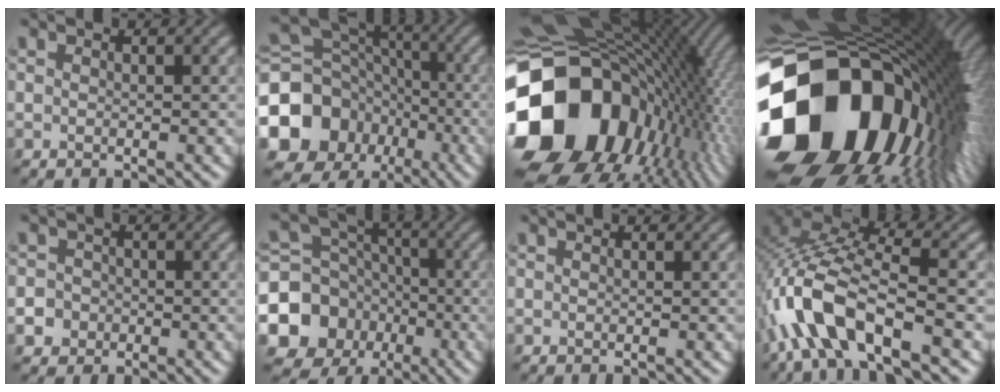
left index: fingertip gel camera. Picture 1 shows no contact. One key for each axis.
{"total": 13.7, "fx": -5.5, "fy": 11.6, "fz": 4.7, "tx": -0.134, "ty": -0.013, "tz": -0.107}
{"total": 19.2, "fx": -2.7, "fy": 15.2, "fz": 11.4, "tx": -0.256, "ty": -0.010, "tz": -0.029}
{"total": 20.9, "fx": -4.0, "fy": 14.1, "fz": 14.9, "tx": -0.308, "ty": -0.042, "tz": -0.048}
{"total": 2.7, "fx": -1.5, "fy": 2.2, "fz": 0.0, "tx": 0.011, "ty": 0.006, "tz": -0.024}
{"total": 9.9, "fx": -4.0, "fy": 8.7, "fz": 2.5, "tx": -0.079, "ty": -0.015, "tz": -0.088}
{"total": 0.0}
{"total": 9.5, "fx": -4.2, "fy": 3.5, "fz": 7.7, "tx": -0.171, "ty": 0.020, "tz": -0.077}